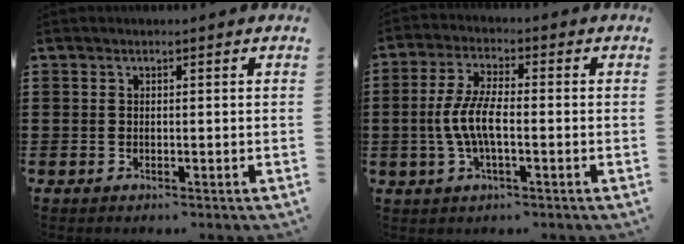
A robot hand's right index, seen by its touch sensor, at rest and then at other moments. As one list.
[{"total": 6.4, "force": [-1.4, 2.2, 5.9], "torque": [-0.137, -0.007, -0.035]}]